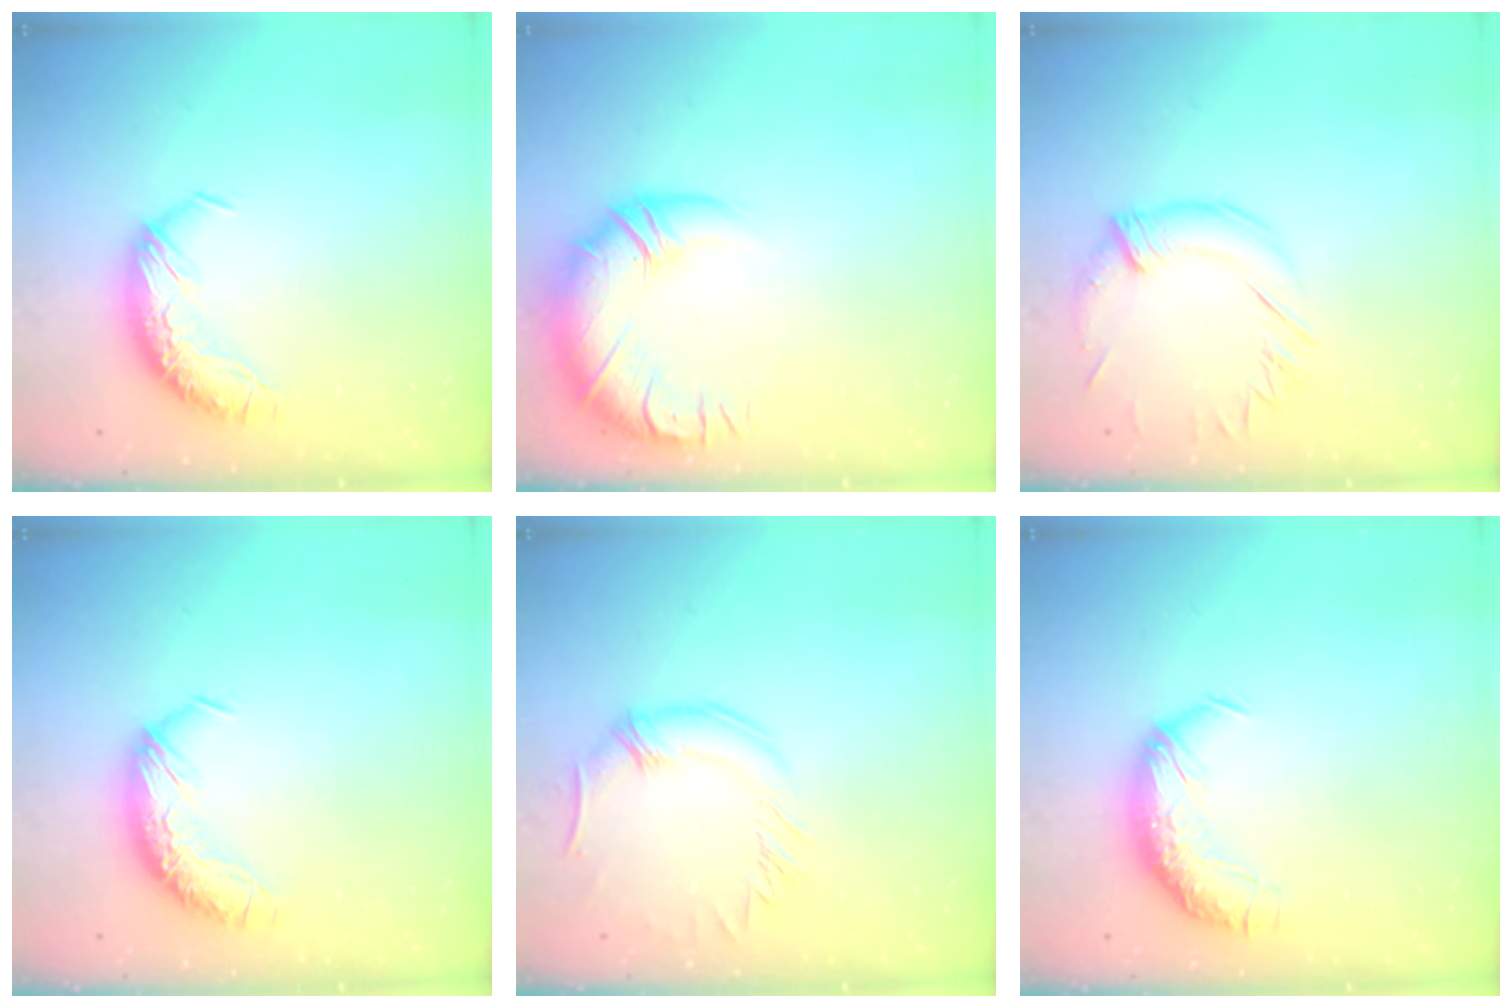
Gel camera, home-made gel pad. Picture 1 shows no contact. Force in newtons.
{"total": 4.2, "press": 2.2, "slide": 3.6}
{"total": 1.3, "press": 0.3, "slide": 1.3}
{"total": 0.0}
{"total": 0.0}
{"total": 2.3, "press": 0.9, "slide": 2.2}